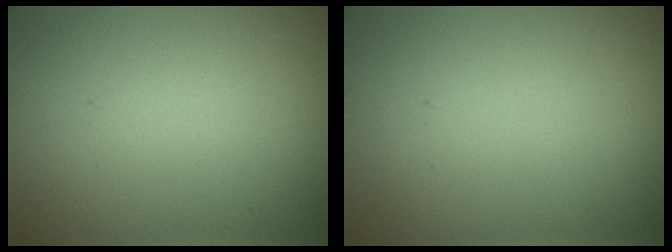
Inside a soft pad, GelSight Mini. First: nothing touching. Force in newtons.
{"total": 0.0}